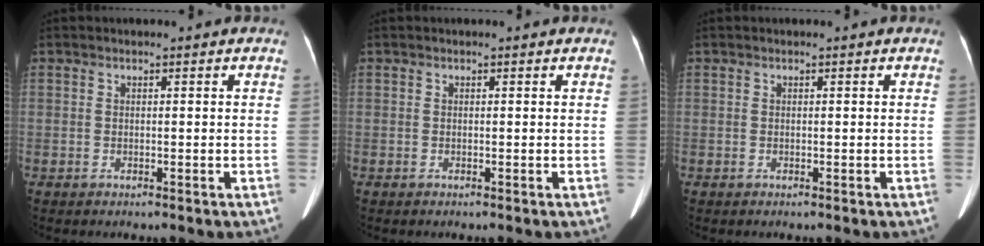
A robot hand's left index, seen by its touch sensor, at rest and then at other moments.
{"total": 1.0, "force": [0.9, 0.2, 0.4], "torque": [-0.001, 0.002, 0.008]}
{"total": 0.0}